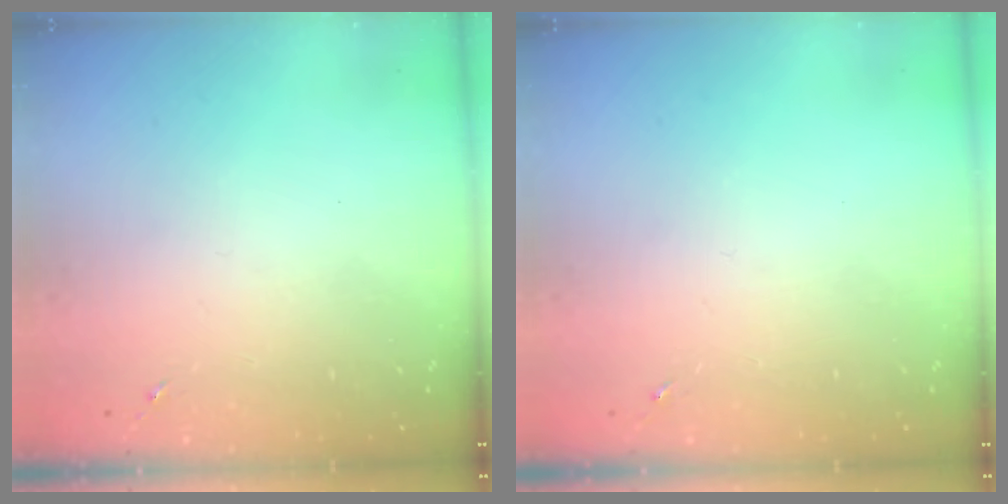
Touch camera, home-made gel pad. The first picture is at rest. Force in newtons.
{"total": 0.0}